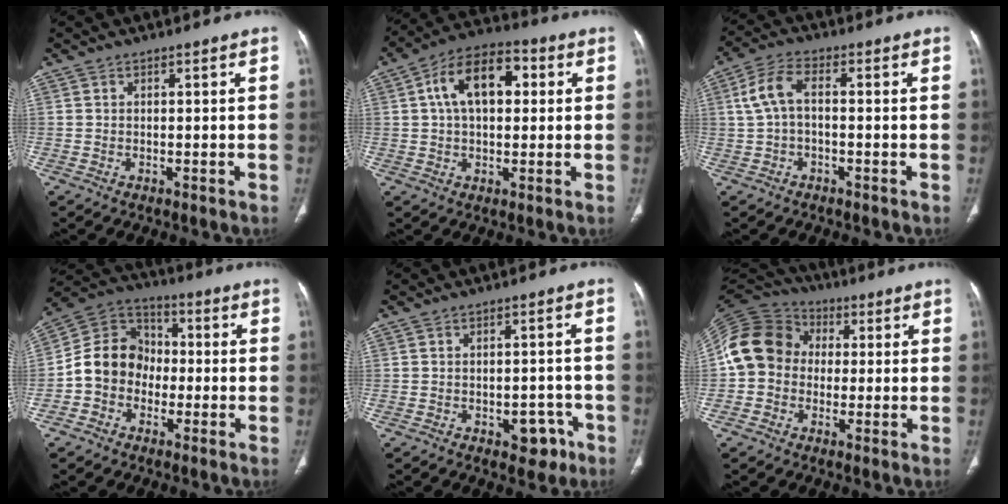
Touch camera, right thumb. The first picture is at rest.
{"total": 12.7, "force": [2.8, 7.6, 9.8], "torque": [-0.152, 0.025, 0.040]}
{"total": 6.2, "force": [0.1, 3.3, 5.3], "torque": [-0.114, 0.021, -0.004]}
{"total": 11.1, "force": [-2.3, 9.4, 5.3], "torque": [-0.074, 0.041, -0.054]}
{"total": 5.0, "force": [-2.6, 3.2, 2.9], "torque": [-0.013, 0.021, -0.028]}
{"total": 13.9, "force": [0.6, 12.0, 6.9], "torque": [-0.126, 0.036, -0.002]}